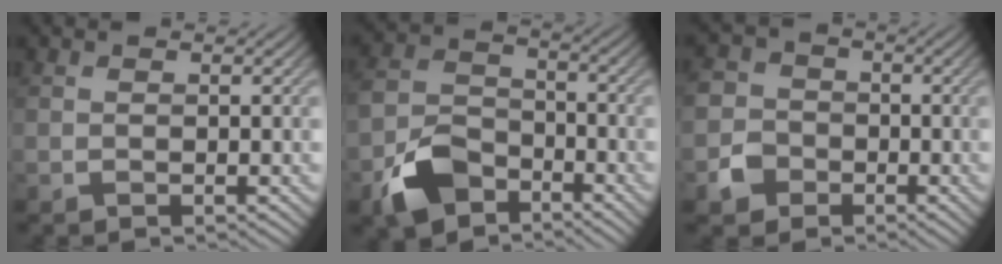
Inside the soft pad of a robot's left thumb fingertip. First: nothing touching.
{"total": 8.0, "force": [-5.0, 4.8, 4.0], "torque": [-0.097, -0.005, -0.111]}
{"total": 4.3, "force": [-1.9, 3.6, 1.3], "torque": [-0.037, 0.003, -0.047]}